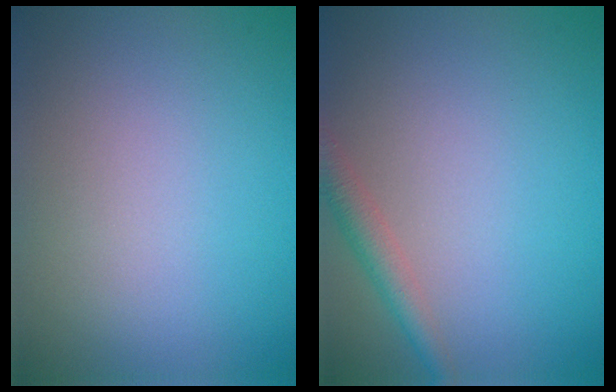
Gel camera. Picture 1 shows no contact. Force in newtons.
{"total": 2.4, "press": 2.4, "slide": 0.1}